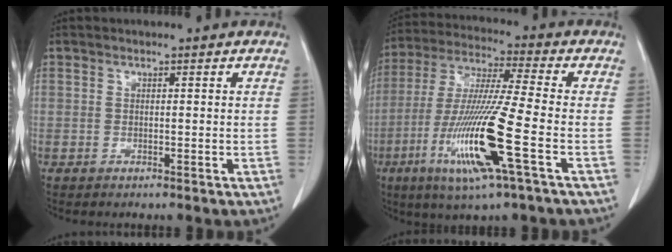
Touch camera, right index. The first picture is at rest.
{"total": 16.1, "force": [-5.5, -0.2, 15.1], "torque": [-0.315, -0.022, -0.106]}